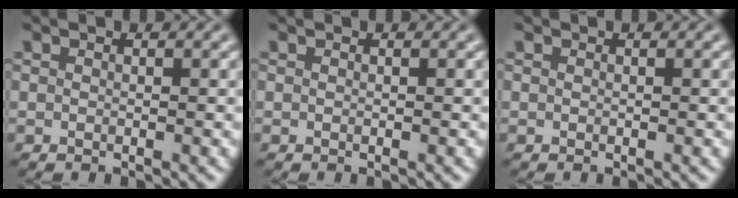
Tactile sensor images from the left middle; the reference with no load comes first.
{"total": 0.0}
{"total": 0.0}